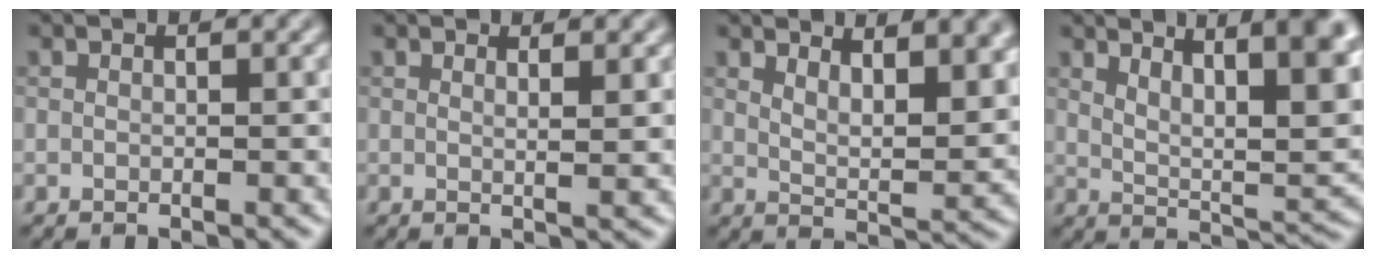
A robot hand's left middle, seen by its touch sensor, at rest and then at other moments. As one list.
[{"total": 1.9, "force": [0.8, 0.6, 1.6], "torque": [-0.015, 0.005, 0.005]}, {"total": 8.7, "force": [5.2, 3.3, 6.2], "torque": [-0.053, 0.017, 0.070]}, {"total": 10.5, "force": [5.0, 3.6, 8.4], "torque": [-0.096, 0.012, 0.079]}]